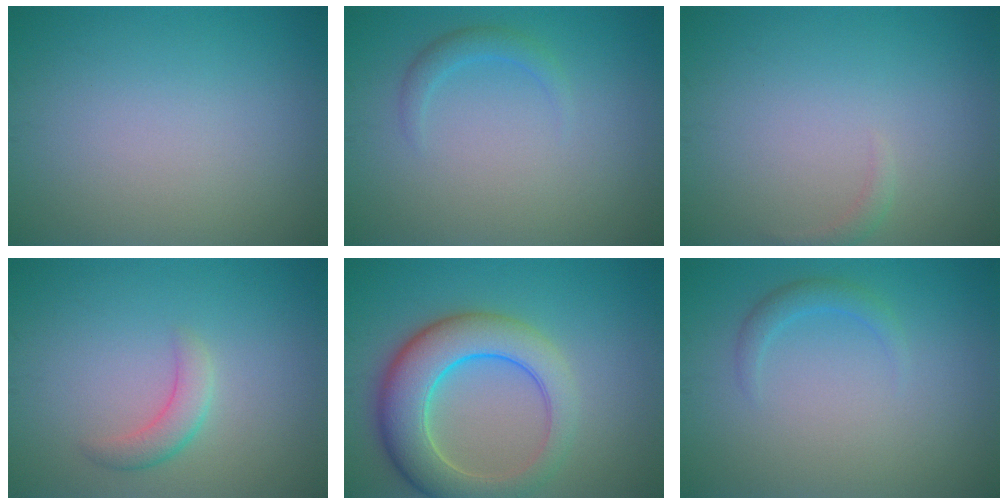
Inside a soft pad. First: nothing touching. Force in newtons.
{"total": 1.5, "press": 1.5, "slide": 0.1}
{"total": 0.8, "press": 0.7, "slide": 0.1}
{"total": 2.1, "press": 2.1, "slide": 0.2}
{"total": 7.9, "press": 7.9, "slide": 0.2}
{"total": 1.5, "press": 1.5, "slide": 0.1}